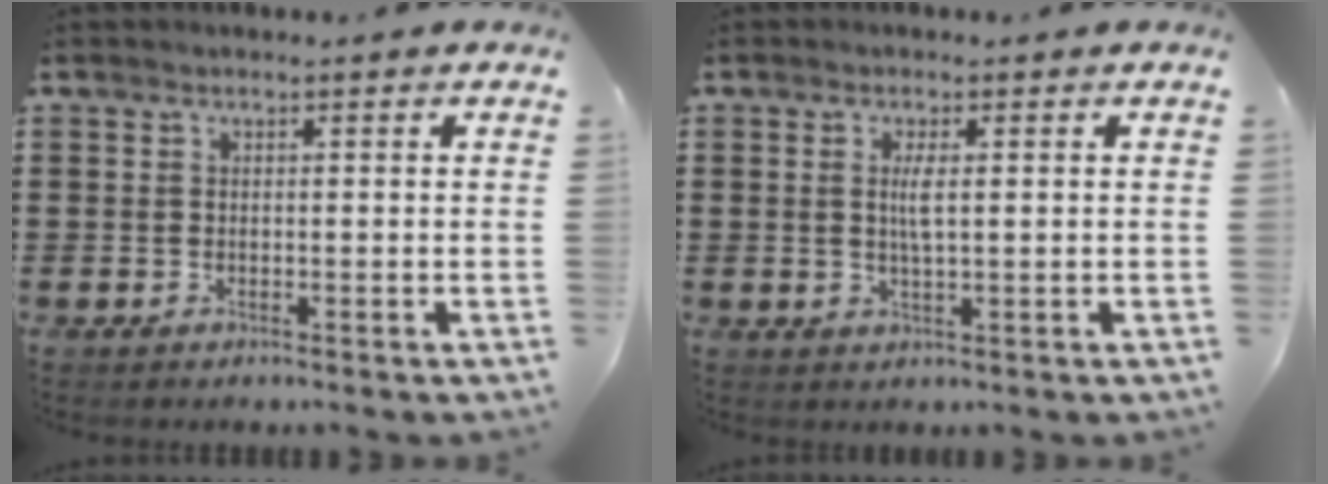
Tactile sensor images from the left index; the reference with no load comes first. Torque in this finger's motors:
{"motor_torque": [0.61, -0.07, 0.14, 0.06]}